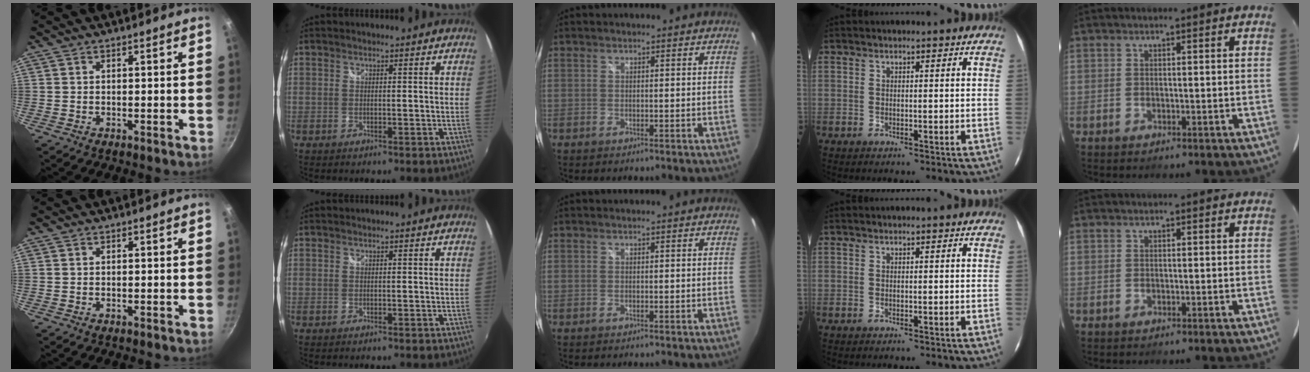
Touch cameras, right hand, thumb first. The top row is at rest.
{}